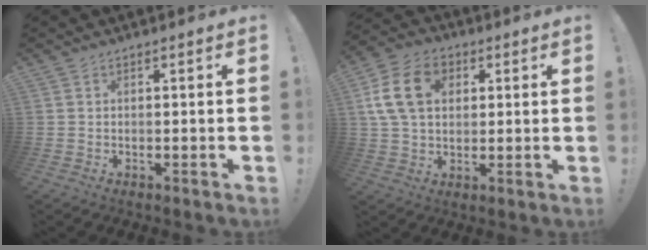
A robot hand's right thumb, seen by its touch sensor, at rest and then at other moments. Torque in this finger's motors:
{"motor_torque": [0.21, 0.30, 0.87, 0.35, 0.36]}